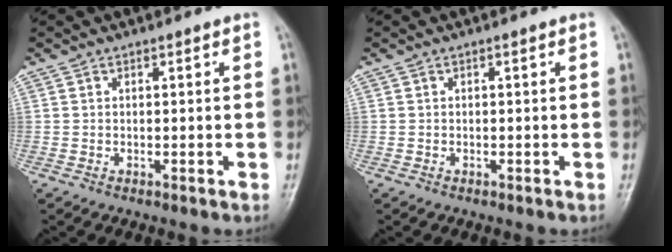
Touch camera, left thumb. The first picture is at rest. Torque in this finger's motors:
{"motor_torque": [-0.18, 0.18, -0.01, -0.01, 0.00]}